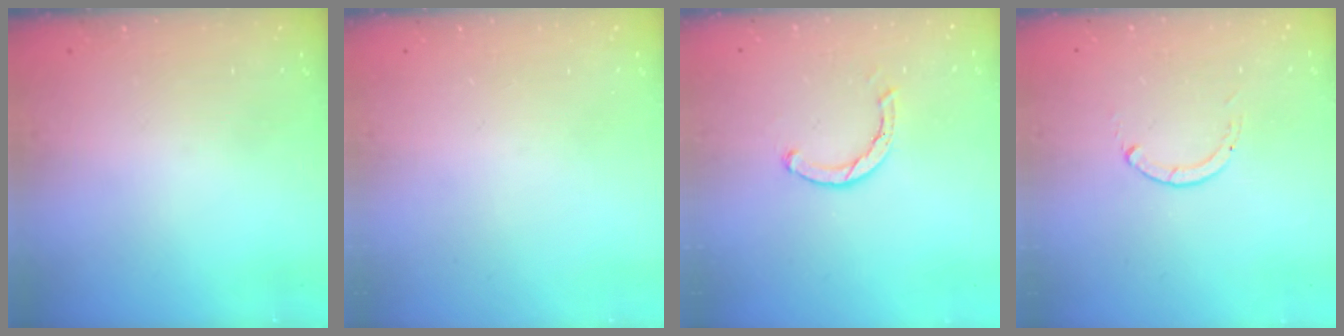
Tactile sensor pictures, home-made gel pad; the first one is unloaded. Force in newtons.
{"total": 0.0}
{"total": 2.0, "press": 2.0, "slide": 0.2}
{"total": 0.0}